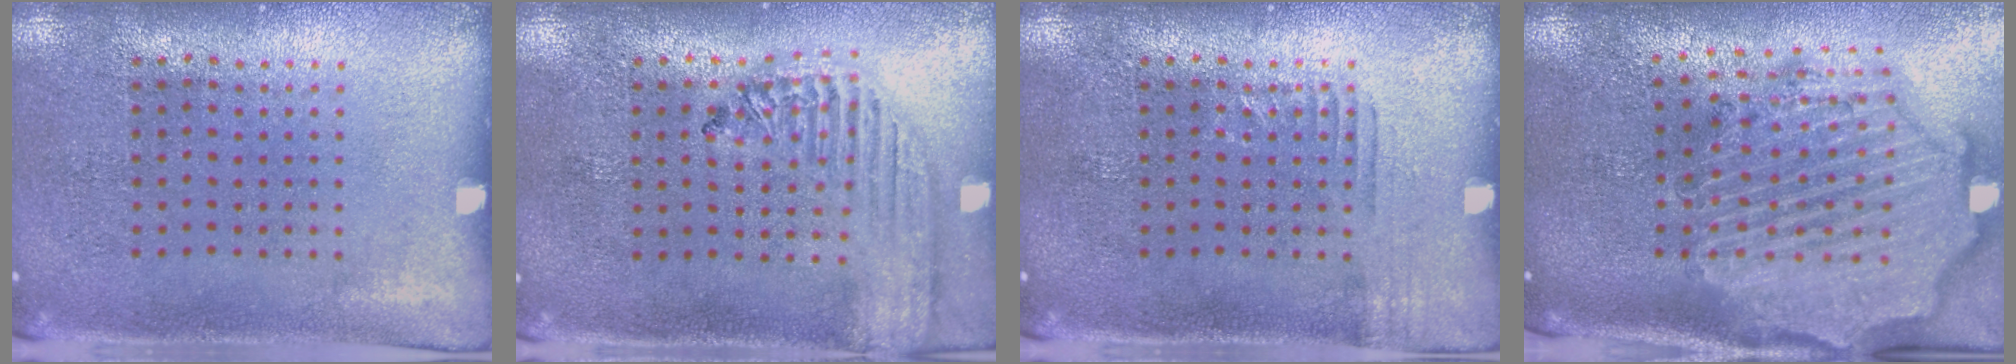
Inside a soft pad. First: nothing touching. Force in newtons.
{"total": 1.8, "press": 1.6, "slide": 0.7}
{"total": 0.9, "press": 0.9, "slide": 0.2}
{"total": 3.5, "press": 2.9, "slide": 1.9}